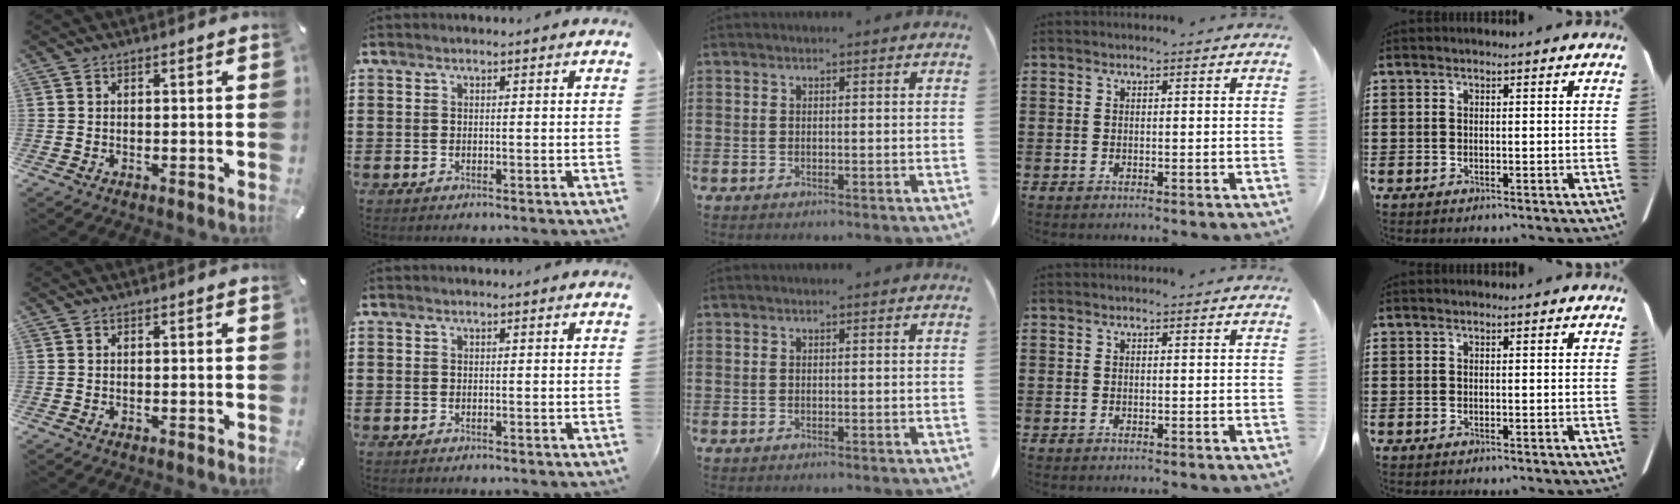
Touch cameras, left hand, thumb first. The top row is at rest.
{}